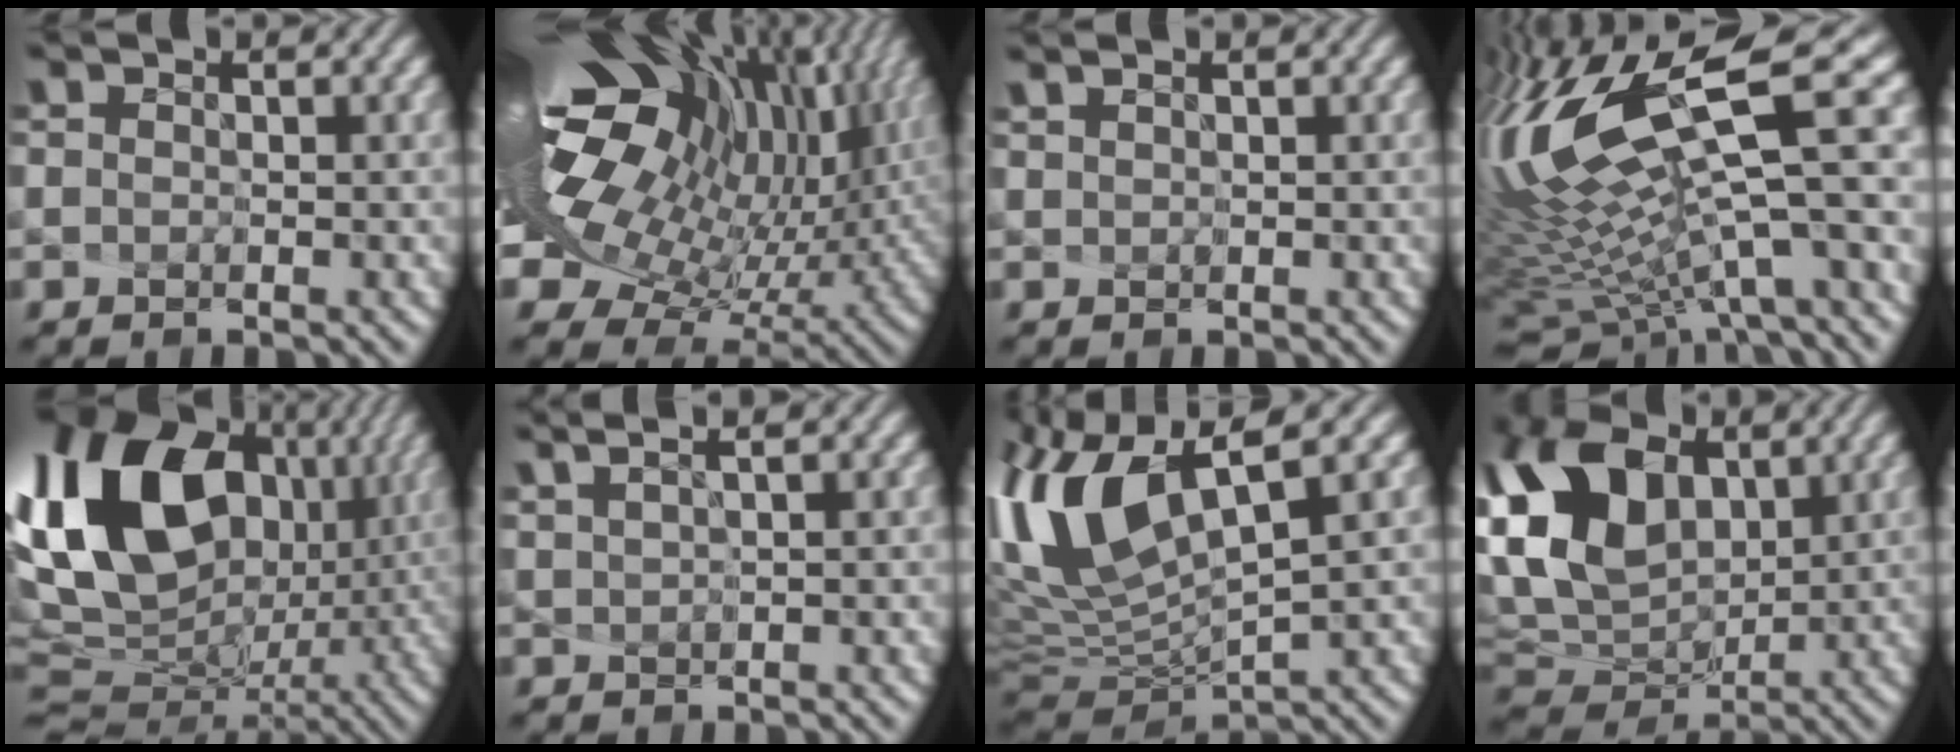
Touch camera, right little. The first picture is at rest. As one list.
[{"total": 16.5, "force": [3.5, 8.8, 13.6], "torque": [-0.269, -0.031, 0.111]}, {"total": 0.8, "force": [0.3, -0.6, -0.4], "torque": [-0.012, -0.012, 0.024]}, {"total": 13.8, "force": [2.0, 2.7, 13.4], "torque": [-0.270, -0.004, 0.080]}, {"total": 17.2, "force": [4.5, 11.5, 12.0], "torque": [-0.247, -0.002, 0.119]}, {"total": 1.6, "force": [0.6, -1.4, -0.5], "torque": [-0.007, -0.014, 0.049]}, {"total": 10.0, "force": [3.6, 2.9, 8.9], "torque": [-0.221, -0.008, 0.102]}, {"total": 9.7, "force": [2.2, 6.5, 6.9], "torque": [-0.181, -0.003, 0.067]}]